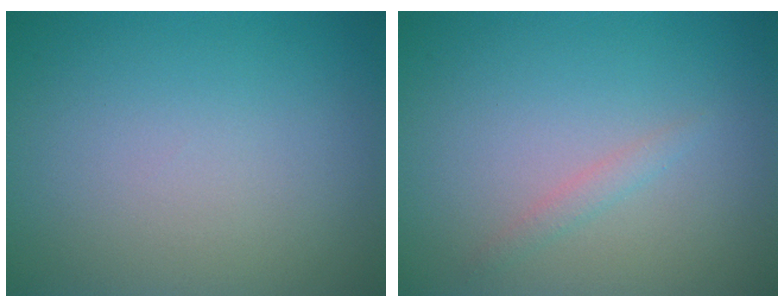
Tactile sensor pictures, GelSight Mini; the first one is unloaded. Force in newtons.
{"total": 1.0, "press": 1.0, "slide": 0.0}